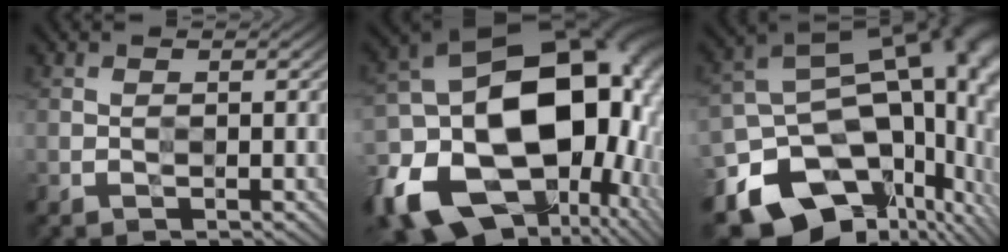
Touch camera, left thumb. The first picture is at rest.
{"total": 23.7, "force": [-5.4, 16.2, 16.4], "torque": [-0.331, -0.038, -0.073]}
{"total": 19.5, "force": [-6.6, 13.1, 12.9], "torque": [-0.207, -0.038, -0.073]}